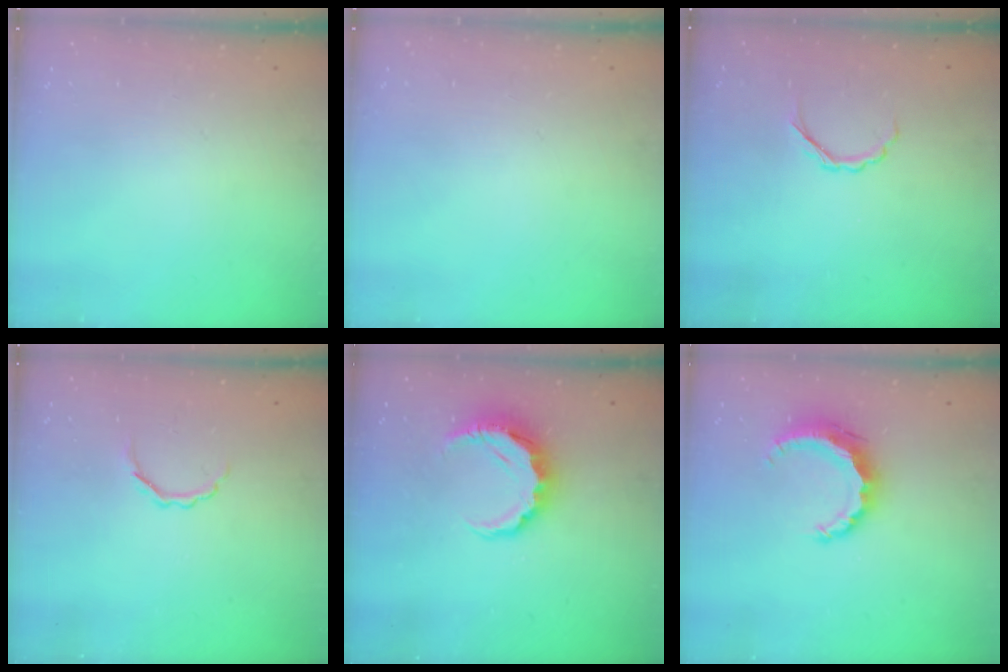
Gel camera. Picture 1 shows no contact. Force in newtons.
{"total": 0.0}
{"total": 2.9, "press": 2.8, "slide": 0.9}
{"total": 3.5, "press": 3.4, "slide": 0.9}
{"total": 7.9, "press": 7.8, "slide": 1.6}
{"total": 7.4, "press": 7.4, "slide": 0.5}